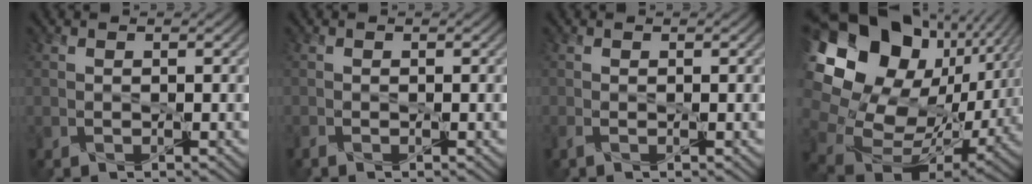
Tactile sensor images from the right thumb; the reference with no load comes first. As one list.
[{"total": 0.6, "force": [-0.5, 0.1, 0.3], "torque": [-0.007, -0.002, -0.010]}, {"total": 0.7, "force": [-0.3, 0.1, 0.6], "torque": [-0.016, -0.003, -0.005]}, {"total": 21.6, "force": [7.5, 15.7, 12.8], "torque": [-0.303, 0.021, 0.155]}]